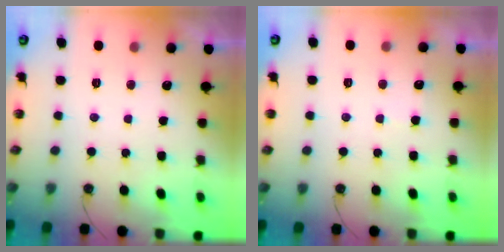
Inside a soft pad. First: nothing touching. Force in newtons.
{"total": 4.2, "press": 4.2, "slide": 0.6}